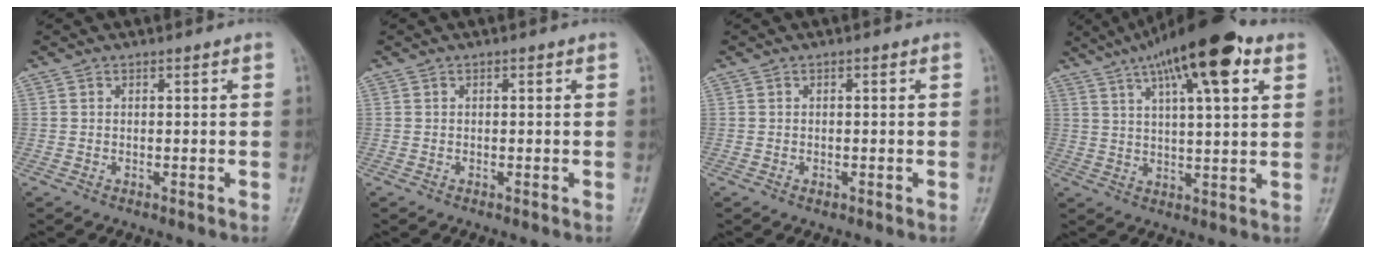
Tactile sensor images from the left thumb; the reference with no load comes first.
{"total": 0.0}
{"total": 1.0, "force": [-0.3, 0.6, 0.7], "torque": [-0.006, 0.003, -0.006]}
{"total": 17.2, "force": [9.1, 5.0, 13.8], "torque": [-0.208, -0.006, 0.143]}